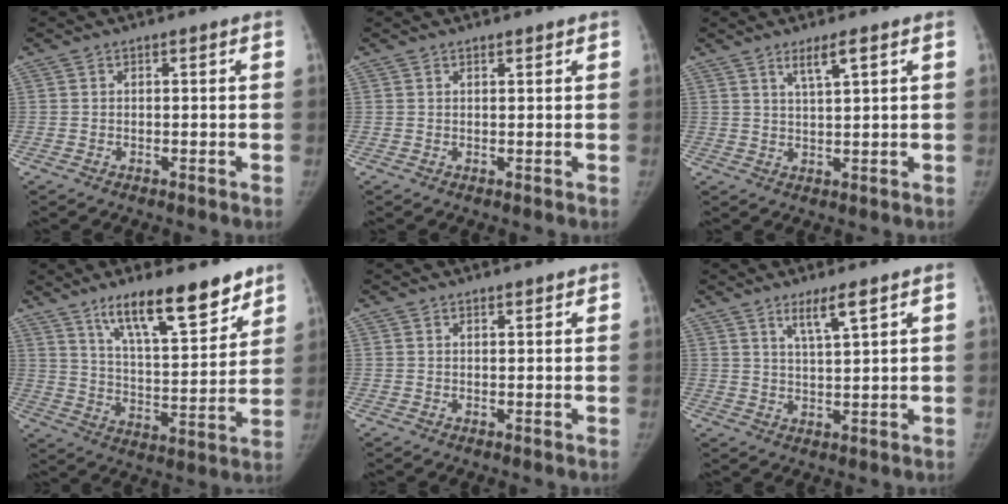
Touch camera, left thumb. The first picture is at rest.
{"total": 0.8, "force": [0.7, 0.2, 0.3], "torque": [-0.006, -0.004, 0.009]}
{"total": 3.7, "force": [2.2, 0.3, 3.0], "torque": [-0.058, -0.012, 0.044]}
{"total": 17.1, "force": [11.8, 5.0, 11.3], "torque": [-0.142, -0.072, 0.200]}
{"total": 1.1, "force": [1.0, 0.4, 0.5], "torque": [-0.006, -0.006, 0.013]}
{"total": 5.0, "force": [3.2, 0.4, 3.8], "torque": [-0.070, -0.022, 0.061]}